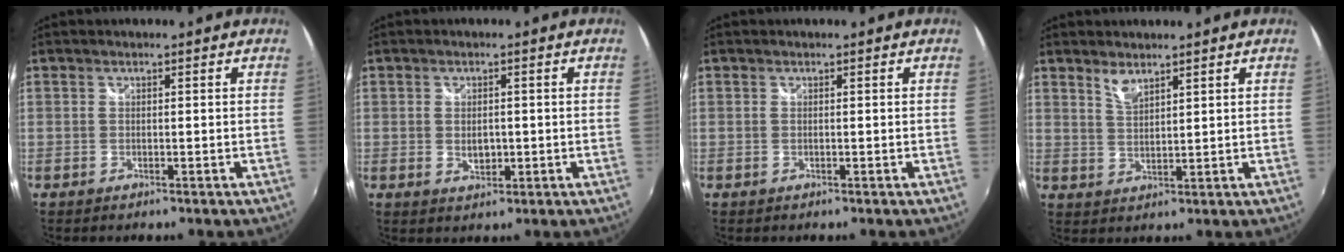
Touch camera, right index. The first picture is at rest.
{"total": 3.0, "force": [-0.3, 2.1, 2.1], "torque": [-0.035, 0.000, -0.002]}
{"total": 0.0}
{"total": 3.2, "force": [2.6, 0.9, 1.7], "torque": [-0.029, -0.001, 0.047]}